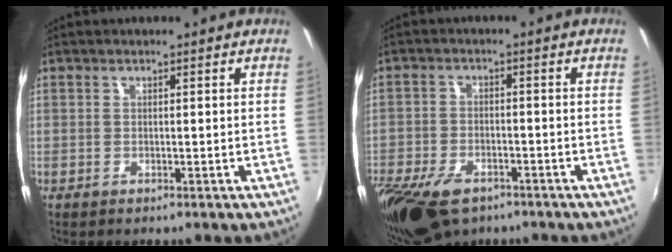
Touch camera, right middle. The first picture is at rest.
{"total": 14.7, "force": [-9.6, 7.6, 8.1], "torque": [-0.211, -0.042, -0.170]}